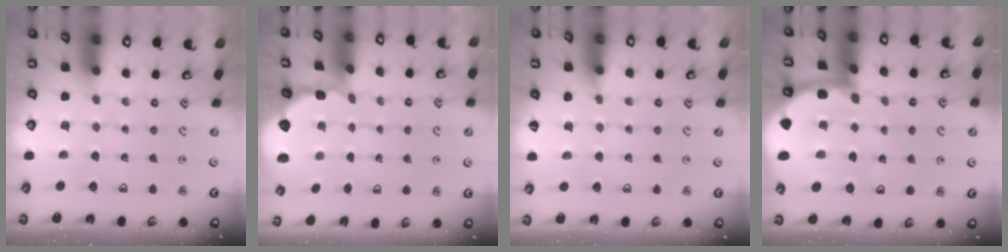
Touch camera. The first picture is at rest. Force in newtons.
{"total": 2.6, "press": 2.1, "slide": 1.6}
{"total": 3.5, "press": 3.5, "slide": 0.4}
{"total": 8.8, "press": 8.7, "slide": 1.3}